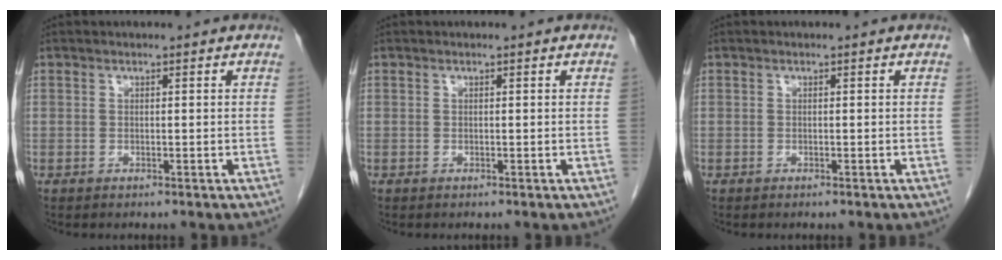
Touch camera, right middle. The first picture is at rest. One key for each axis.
{"total": 0.0}
{"total": 0.0}